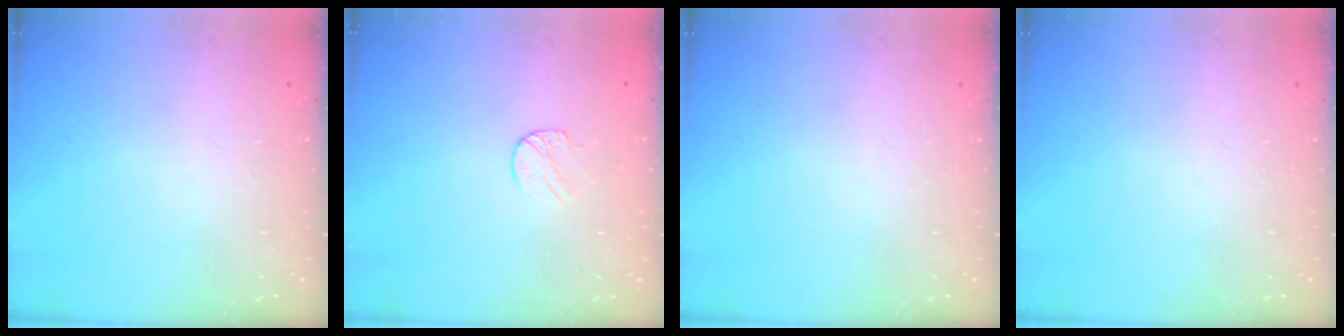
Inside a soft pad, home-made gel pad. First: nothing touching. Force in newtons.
{"total": 5.8, "press": 5.8, "slide": 0.6}
{"total": 0.0}
{"total": 0.0}